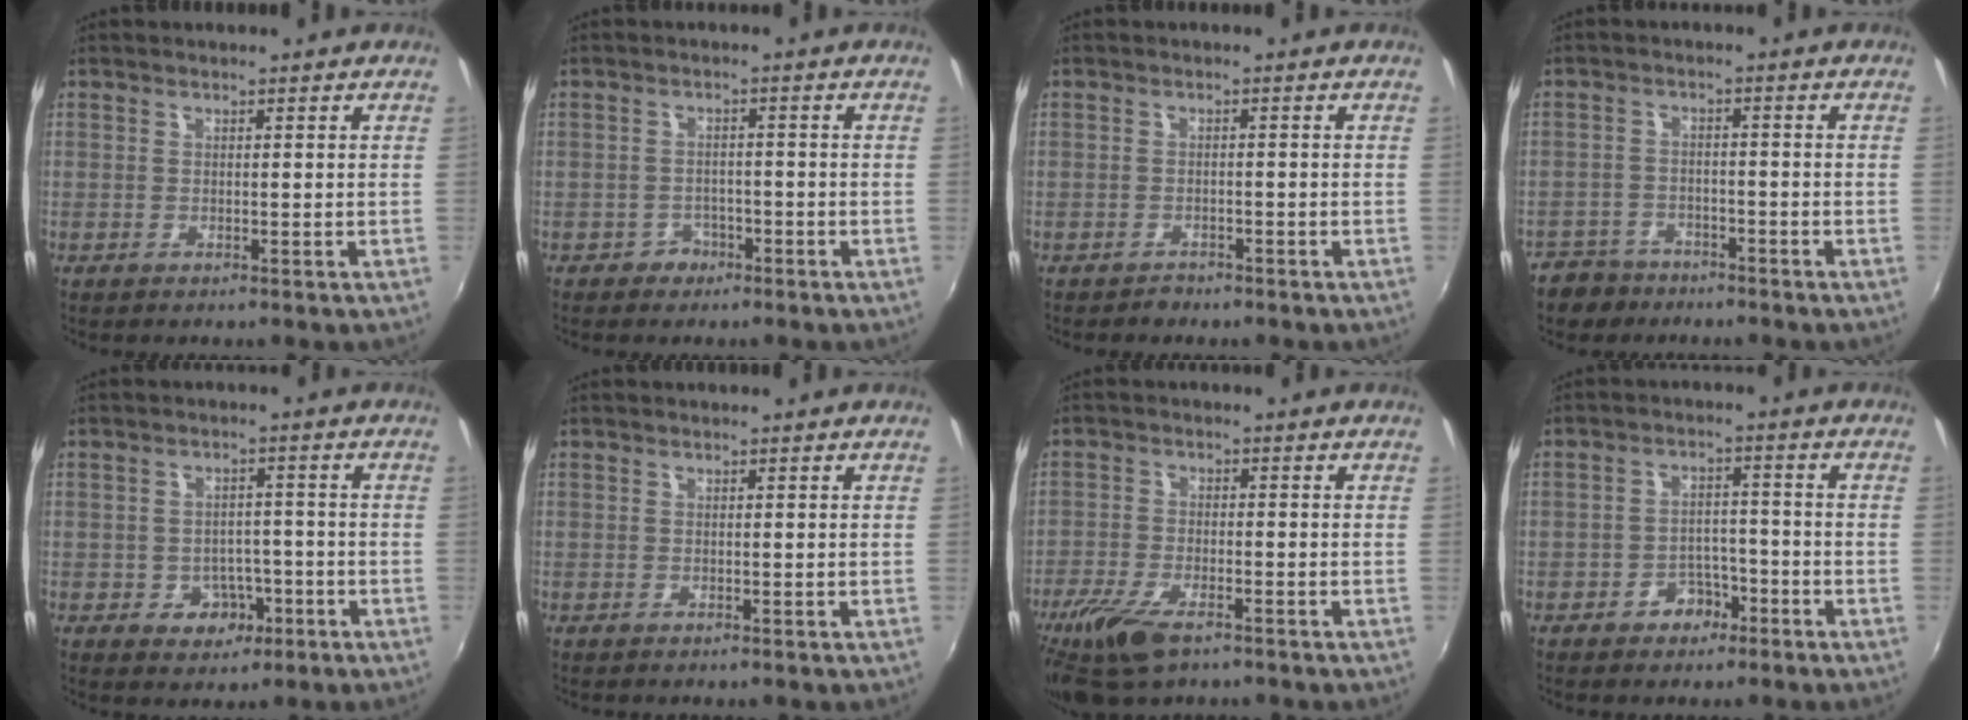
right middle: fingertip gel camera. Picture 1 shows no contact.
{"total": 2.8, "force": [-1.8, 2.2, 0.1], "torque": [-0.005, 0.006, -0.029]}
{"total": 1.7, "force": [-1.5, 0.8, 0.0], "torque": [-0.005, 0.000, -0.024]}
{"total": 6.9, "force": [-5.2, 4.2, 1.3], "torque": [-0.051, 0.006, -0.089]}
{"total": 5.2, "force": [-2.1, 4.3, 1.9], "torque": [-0.043, 0.010, -0.016]}
{"total": 0.0}
{"total": 10.6, "force": [-7.1, 4.0, 6.8], "torque": [-0.166, -0.030, -0.135]}
{"total": 4.9, "force": [-3.1, 3.4, 1.7], "torque": [-0.038, 0.012, -0.038]}